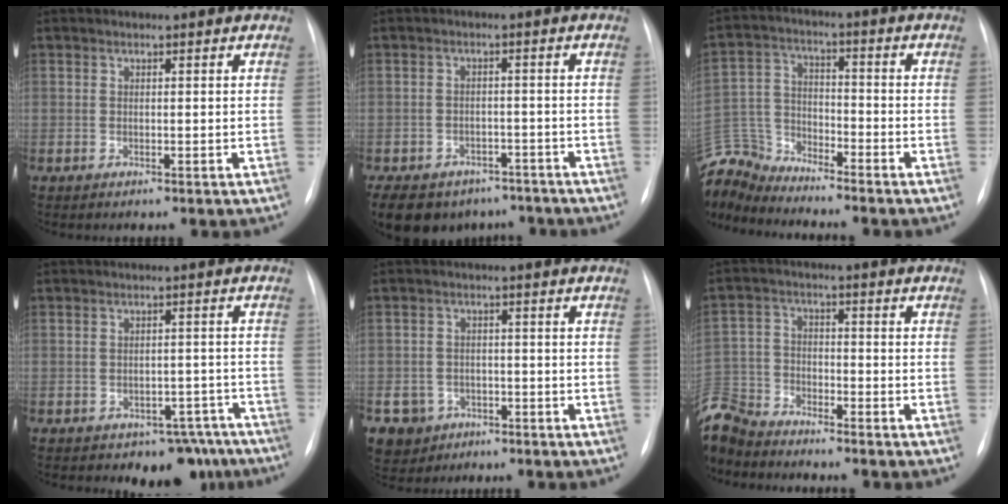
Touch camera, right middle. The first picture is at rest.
{"total": 16.2, "force": [-11.3, 10.3, 5.4], "torque": [-0.143, -0.001, -0.137]}
{"total": 10.8, "force": [-10.7, 1.0, 0.9], "torque": [-0.030, 0.021, -0.214]}
{"total": 7.6, "force": [-6.0, 4.4, 1.1], "torque": [0.021, 0.024, -0.072]}
{"total": 6.1, "force": [-3.1, 5.3, 0.4], "torque": [-0.010, 0.007, -0.043]}
{"total": 11.6, "force": [-10.8, 3.6, 2.2], "torque": [-0.066, 0.006, -0.213]}